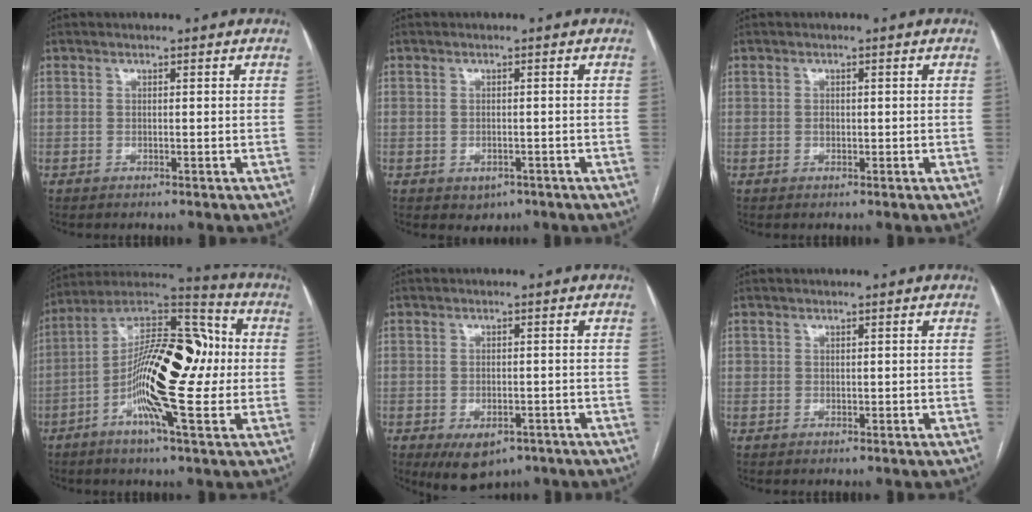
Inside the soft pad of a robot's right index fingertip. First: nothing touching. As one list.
[{"total": 2.2, "force": [-1.1, 1.6, 1.0], "torque": [-0.012, 0.001, -0.004]}, {"total": 0.9, "force": [0.0, 0.7, 0.5], "torque": [-0.011, 0.001, -0.001]}, {"total": 19.1, "force": [-2.1, 4.8, 18.3], "torque": [-0.319, 0.030, -0.041]}, {"total": 6.1, "force": [-3.7, 3.5, 3.5], "torque": [-0.056, -0.006, -0.045]}, {"total": 0.6, "force": [0.2, 0.6, 0.1], "torque": [0.007, 0.003, 0.001]}]